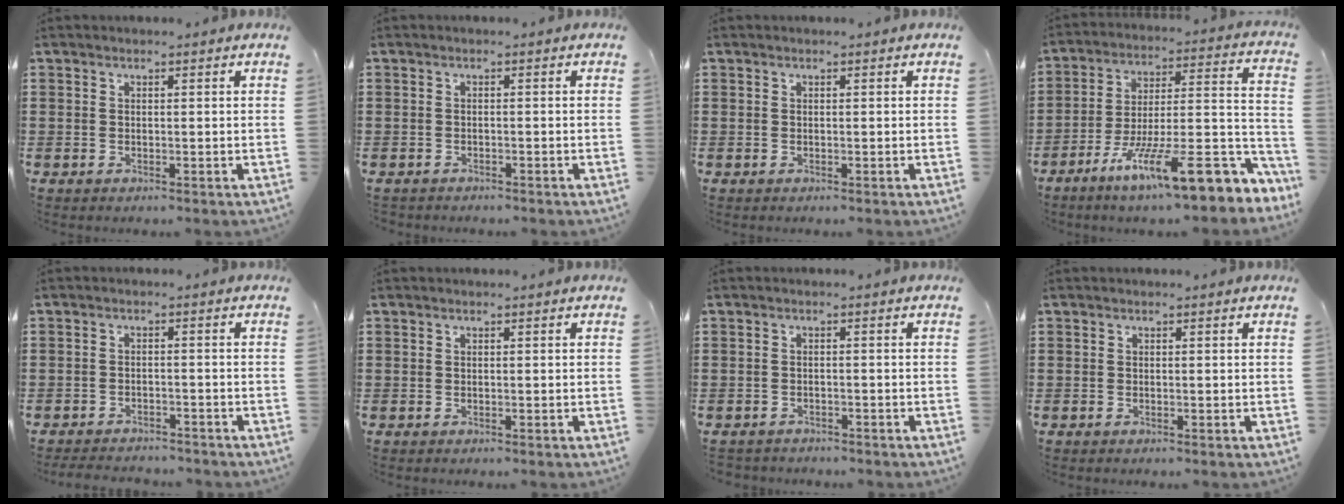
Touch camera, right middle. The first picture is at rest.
{"total": 0.7, "force": [-0.7, 0.1, 0.0], "torque": [-0.002, 0.000, -0.015]}
{"total": 0.0}
{"total": 14.6, "force": [-9.1, 2.8, 11.1], "torque": [-0.160, 0.007, -0.156]}
{"total": 2.7, "force": [-2.7, 0.3, 0.2], "torque": [-0.010, -0.003, -0.056]}
{"total": 0.0}
{"total": 1.3, "force": [-1.3, 0.1, -0.1], "torque": [-0.003, 0.000, -0.029]}
{"total": 0.0}